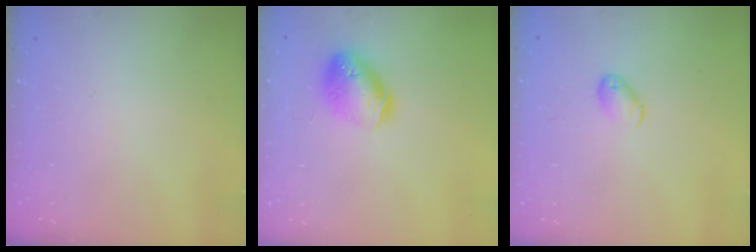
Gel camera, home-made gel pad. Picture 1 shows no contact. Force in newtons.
{"total": 13.4, "press": 13.2, "slide": 2.1}
{"total": 6.2, "press": 6.1, "slide": 1.1}